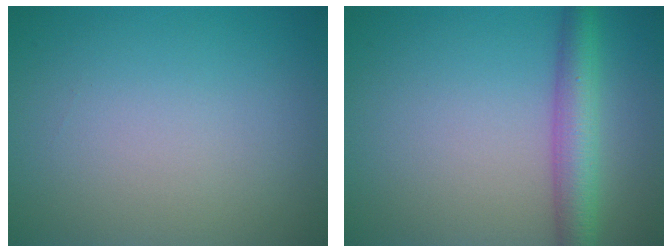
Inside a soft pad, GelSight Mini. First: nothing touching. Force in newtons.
{"total": 4.5, "press": 4.4, "slide": 0.2}